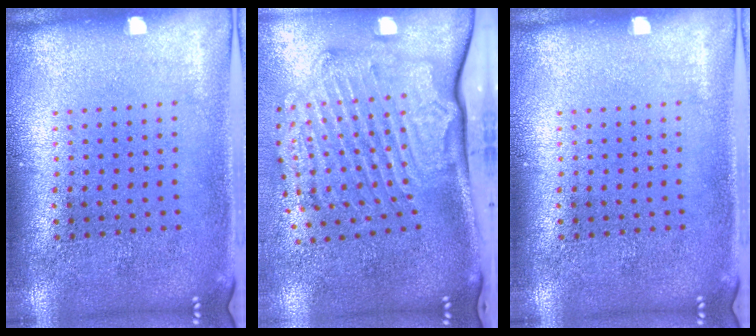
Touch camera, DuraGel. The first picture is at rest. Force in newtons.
{"total": 2.6, "press": 2.2, "slide": 1.4}
{"total": 0.0}